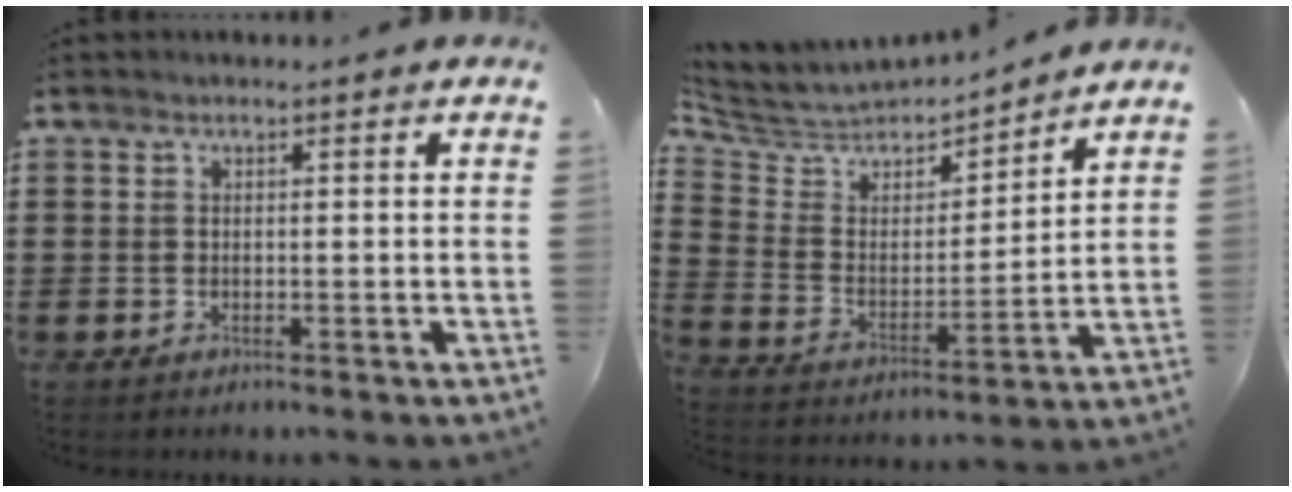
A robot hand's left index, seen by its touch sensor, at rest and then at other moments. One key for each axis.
{"total": 4.9, "fx": 4.6, "fy": 1.8, "fz": 0.0, "tx": -0.039, "ty": -0.041, "tz": 0.073}